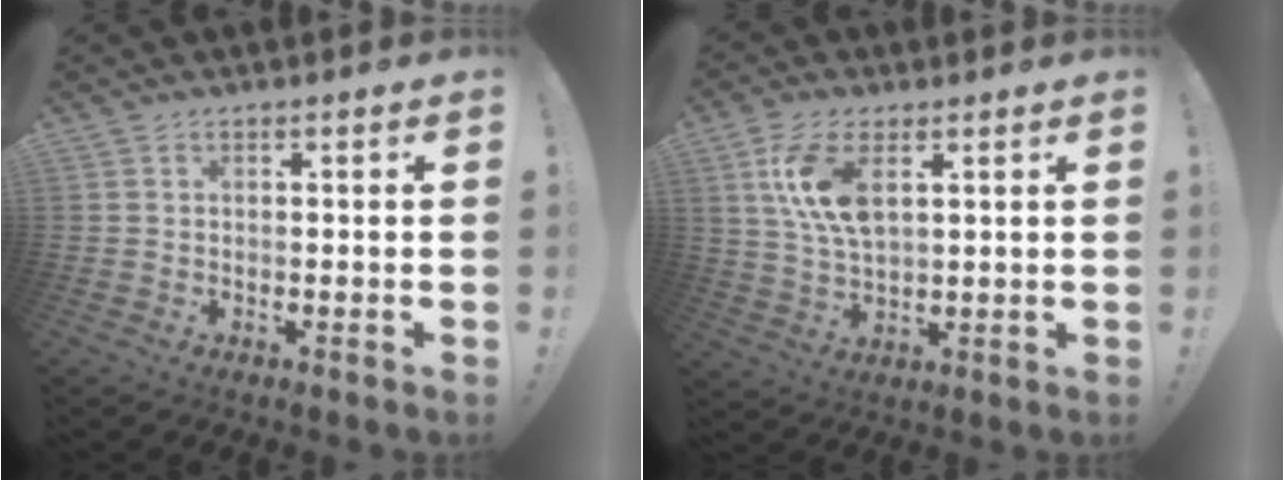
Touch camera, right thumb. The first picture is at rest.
{"total": 10.9, "force": [3.8, 5.1, 8.8], "torque": [-0.182, -0.006, 0.069]}